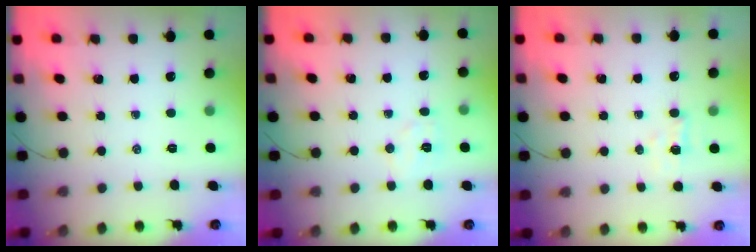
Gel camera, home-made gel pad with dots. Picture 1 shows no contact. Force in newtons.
{"total": 5.7, "press": 5.7, "slide": 0.8}
{"total": 2.1, "press": 2.0, "slide": 0.7}